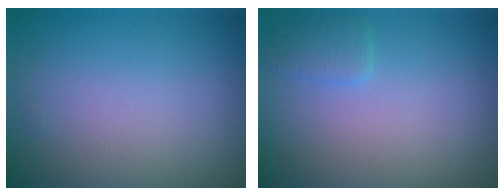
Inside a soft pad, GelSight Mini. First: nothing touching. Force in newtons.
{"total": 1.2, "press": 1.2, "slide": 0.1}